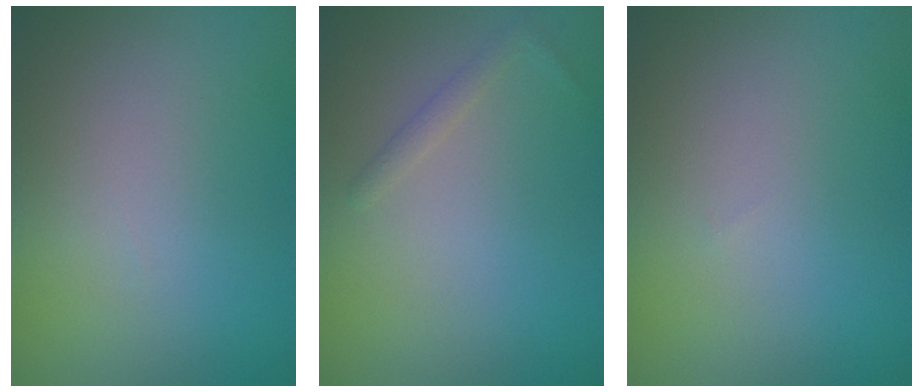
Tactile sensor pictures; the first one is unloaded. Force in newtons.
{"total": 0.9, "press": 0.9, "slide": 0.1}
{"total": 0.0}